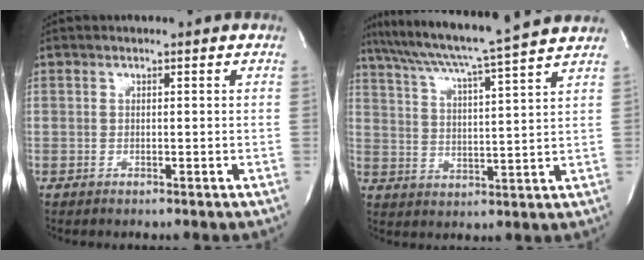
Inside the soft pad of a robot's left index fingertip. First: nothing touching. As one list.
[{"total": 17.3, "force": [15.1, -1.4, 8.2], "torque": [-0.147, -0.005, 0.217]}]